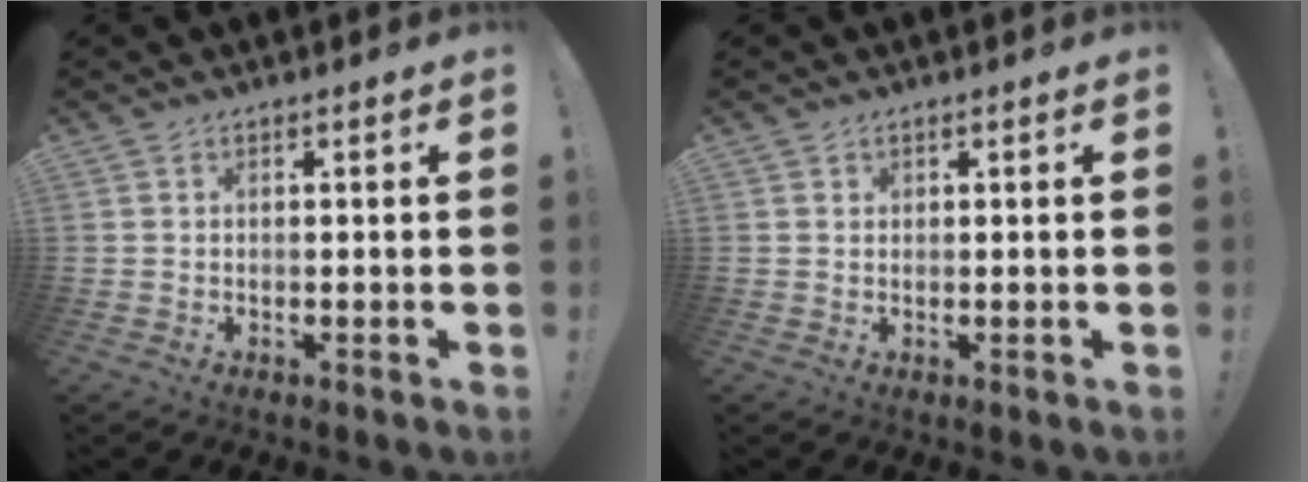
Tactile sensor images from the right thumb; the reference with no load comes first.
{"total": 0.8, "force": [0.6, 0.5, 0.0], "torque": [0.004, -0.002, 0.012]}